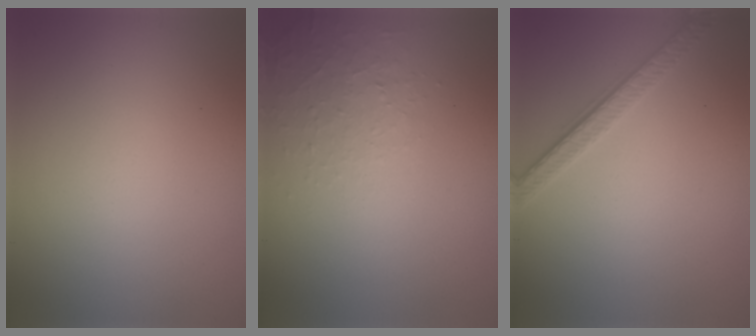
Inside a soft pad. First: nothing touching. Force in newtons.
{"total": 1.3, "press": 0.4, "slide": 1.2}
{"total": 2.6, "press": 2.0, "slide": 1.7}